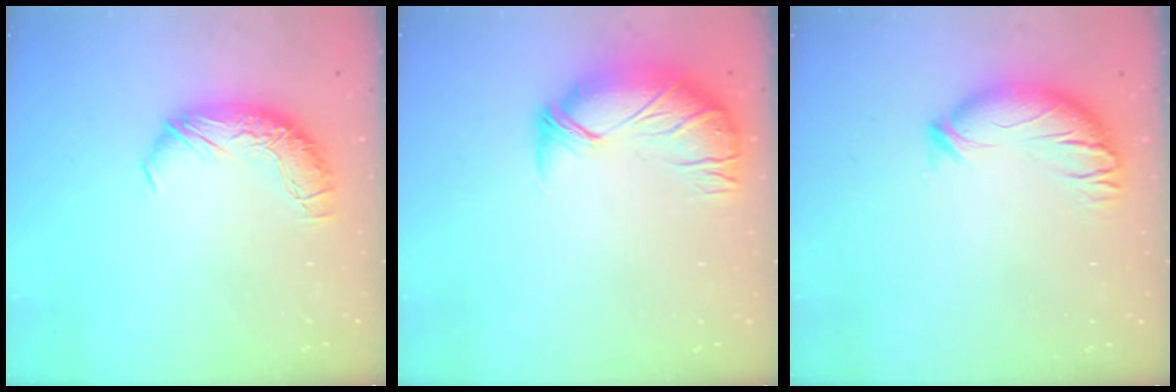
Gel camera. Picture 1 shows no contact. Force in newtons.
{"total": 2.8, "press": 0.9, "slide": 2.6}
{"total": 3.5, "press": 3.2, "slide": 1.3}